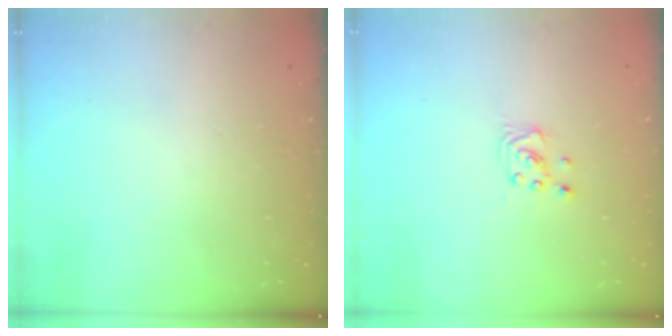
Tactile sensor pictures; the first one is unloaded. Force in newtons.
{"total": 2.2, "press": 2.2, "slide": 0.2}